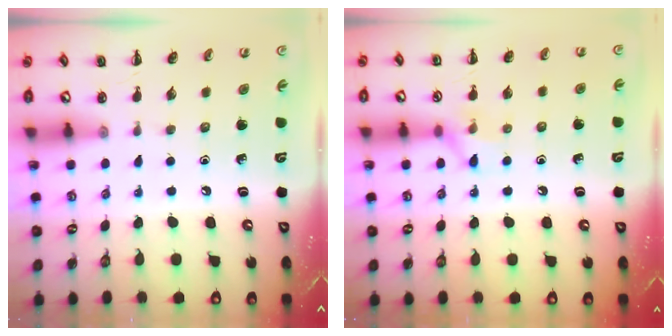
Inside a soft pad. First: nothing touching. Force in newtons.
{"total": 7.1, "press": 7.0, "slide": 1.5}